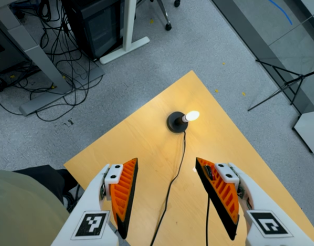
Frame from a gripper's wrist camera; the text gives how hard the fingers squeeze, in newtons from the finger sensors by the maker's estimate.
{"total": 0.0}